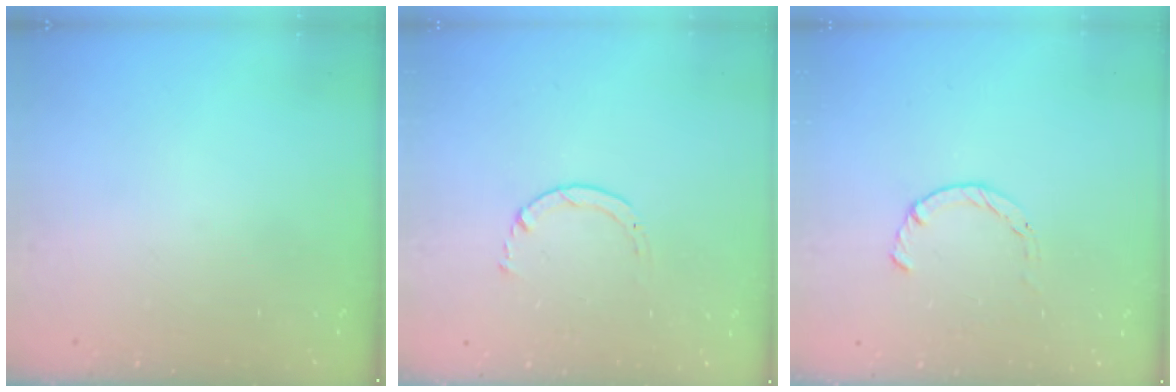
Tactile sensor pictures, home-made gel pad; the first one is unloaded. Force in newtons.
{"total": 1.7, "press": 1.6, "slide": 0.2}
{"total": 3.7, "press": 3.6, "slide": 0.5}